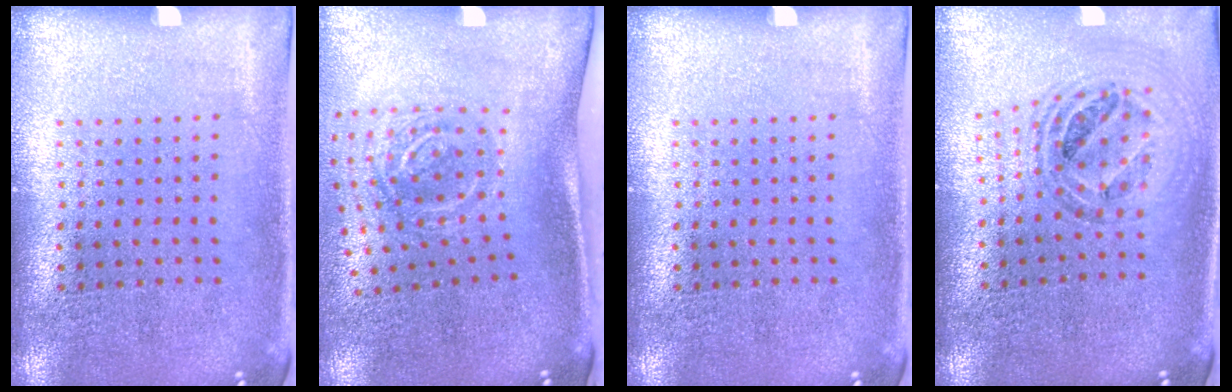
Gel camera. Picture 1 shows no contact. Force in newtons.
{"total": 2.1, "press": 1.3, "slide": 1.6}
{"total": 0.0}
{"total": 0.9, "press": 0.9, "slide": 0.2}